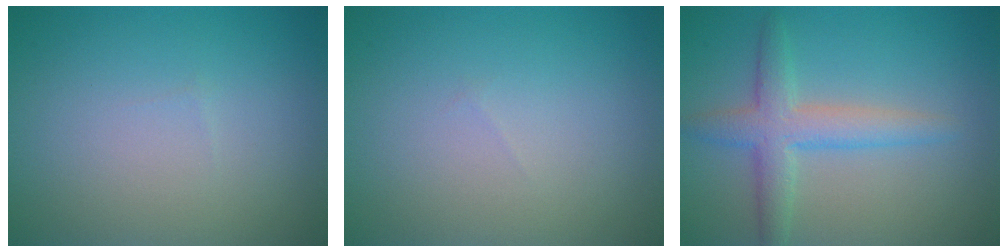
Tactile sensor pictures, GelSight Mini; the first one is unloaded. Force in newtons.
{"total": 0.0}
{"total": 3.8, "press": 3.8, "slide": 0.2}